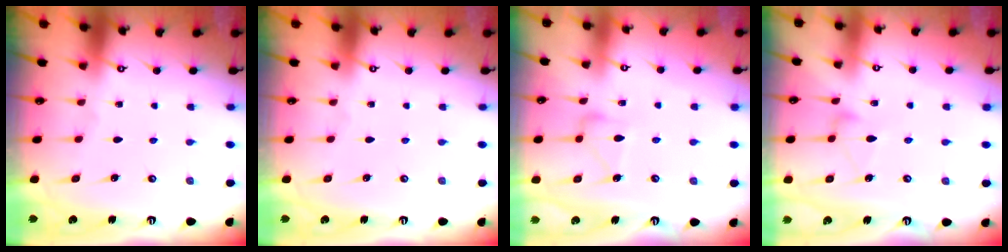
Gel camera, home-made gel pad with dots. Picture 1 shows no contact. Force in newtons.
{"total": 0.0}
{"total": 11.1, "press": 11.1, "slide": 0.5}
{"total": 7.0, "press": 6.9, "slide": 0.4}